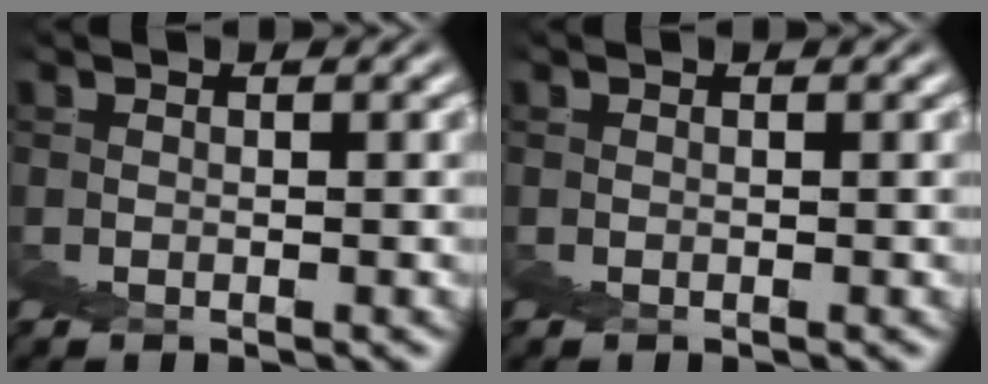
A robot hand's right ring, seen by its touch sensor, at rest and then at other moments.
{"total": 0.0}